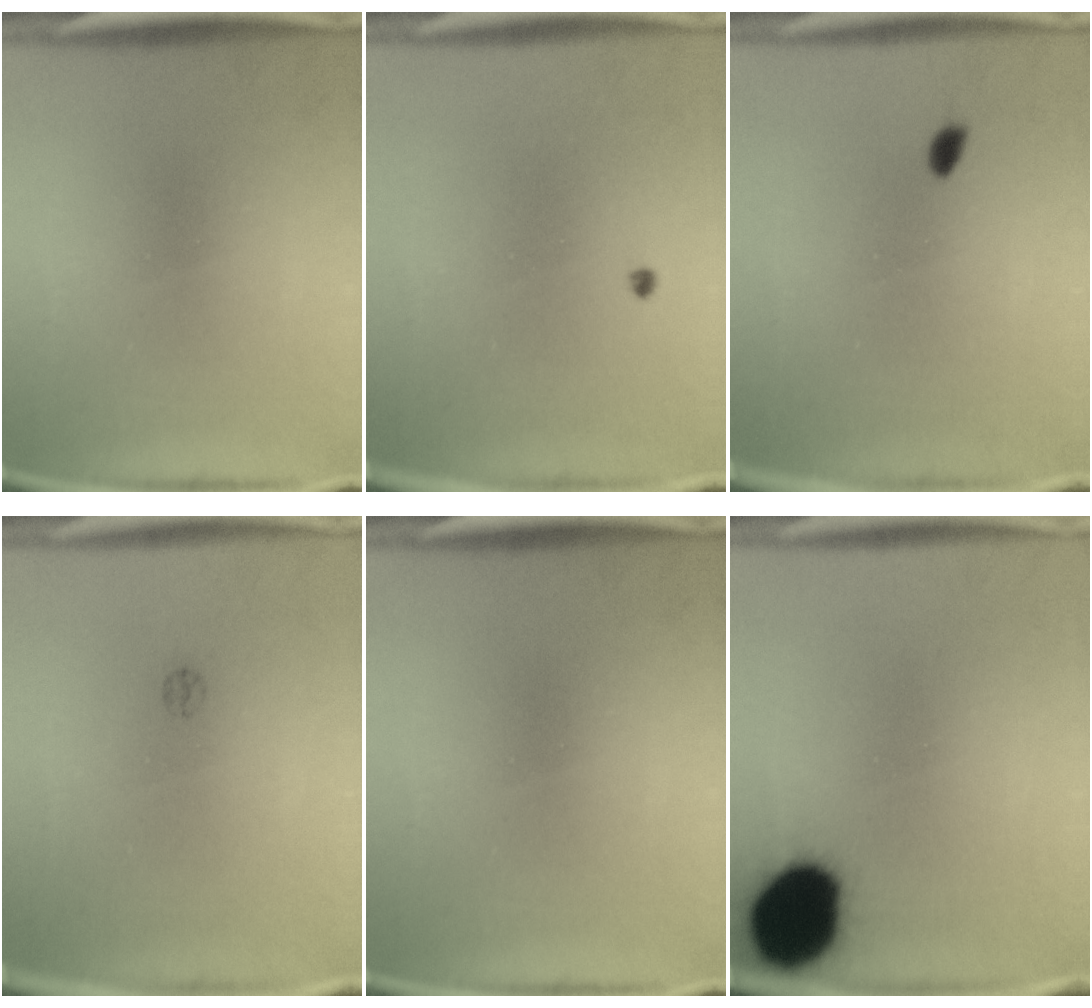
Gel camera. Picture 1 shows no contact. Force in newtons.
{"total": 0.7}
{"total": 1.5}
{"total": 1.0}
{"total": 0.0}
{"total": 17.4}